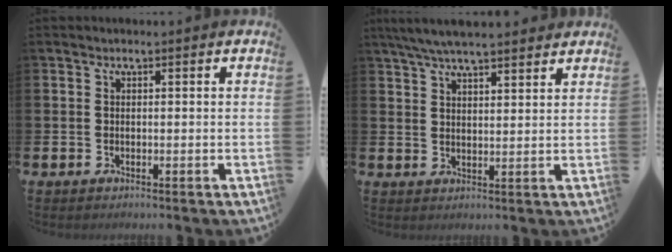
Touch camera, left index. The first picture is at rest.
{"total": 6.0, "force": [5.5, 0.9, 2.1], "torque": [-0.051, -0.014, 0.102]}